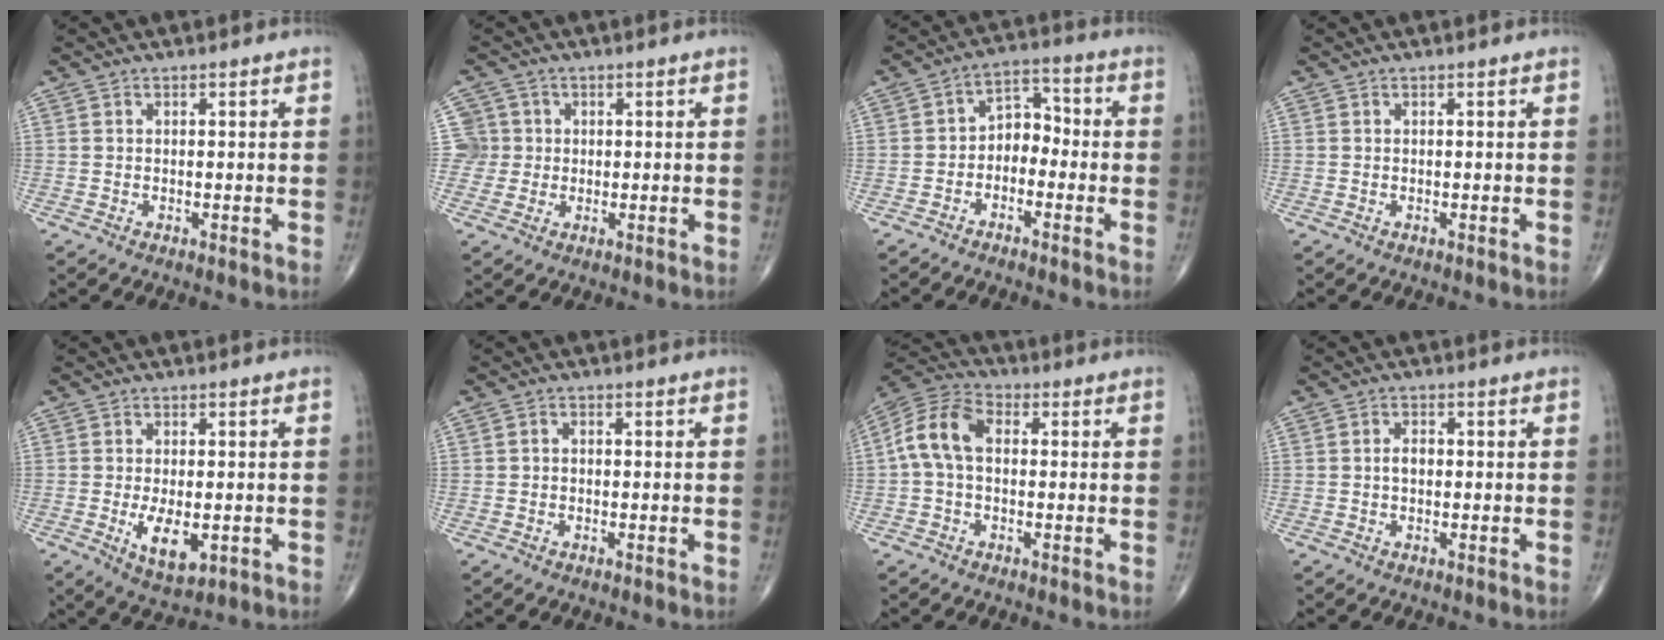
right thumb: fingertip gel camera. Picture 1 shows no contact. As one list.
[{"total": 4.4, "force": [0.4, 4.4, -0.2], "torque": [0.039, 0.010, 0.003]}, {"total": 6.1, "force": [-1.9, 4.4, 3.8], "torque": [-0.037, 0.040, -0.048]}, {"total": 0.0}, {"total": 6.9, "force": [-1.5, 3.3, 5.8], "torque": [-0.096, -0.013, -0.018]}, {"total": 1.1, "force": [-0.2, 0.9, 0.6], "torque": [-0.005, 0.005, -0.006]}, {"total": 9.6, "force": [0.3, 6.1, 7.4], "torque": [-0.148, 0.030, -0.004]}, {"total": 2.1, "force": [-0.2, 1.4, 1.6], "torque": [-0.023, 0.006, -0.006]}]